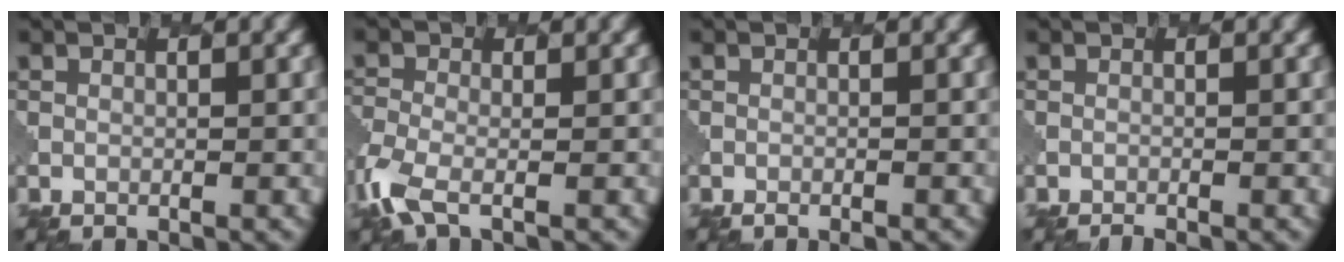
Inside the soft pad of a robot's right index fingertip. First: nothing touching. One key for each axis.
{"total": 3.9, "fx": -2.3, "fy": 1.5, "fz": 2.8, "tx": -0.074, "ty": -0.010, "tz": -0.057}
{"total": 0.6, "fx": -0.6, "fy": 0.1, "fz": 0.3, "tx": -0.002, "ty": 0.000, "tz": -0.009}
{"total": 0.7, "fx": -0.7, "fy": 0.1, "fz": 0.2, "tx": 0.004, "ty": -0.001, "tz": -0.013}